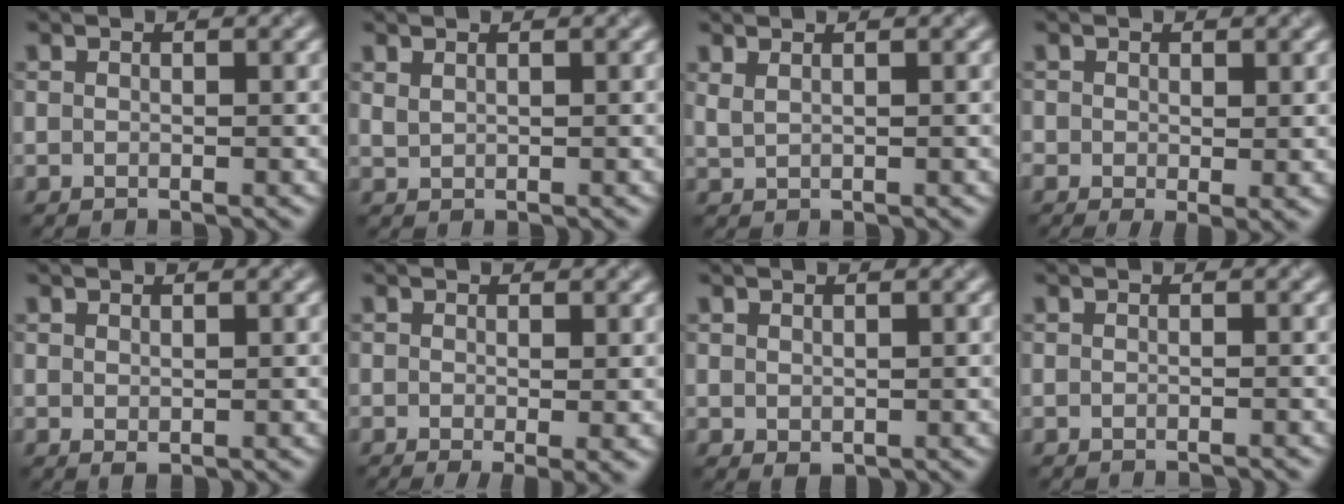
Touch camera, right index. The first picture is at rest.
{"total": 0.8, "force": [0.6, 0.3, 0.4], "torque": [-0.016, -0.002, 0.020]}
{"total": 1.3, "force": [1.0, 0.3, 0.8], "torque": [-0.022, -0.002, 0.025]}
{"total": 2.3, "force": [-0.1, 1.3, 1.9], "torque": [-0.035, -0.012, -0.003]}
{"total": 0.6, "force": [0.3, 0.3, 0.4], "torque": [-0.011, -0.004, 0.010]}
{"total": 2.2, "force": [-0.3, 0.5, 2.1], "torque": [-0.035, -0.011, -0.004]}
{"total": 0.8, "force": [0.2, 0.6, 0.5], "torque": [-0.012, -0.003, 0.009]}
{"total": 1.0, "force": [-0.9, -0.2, -0.1], "torque": [0.000, -0.005, -0.015]}